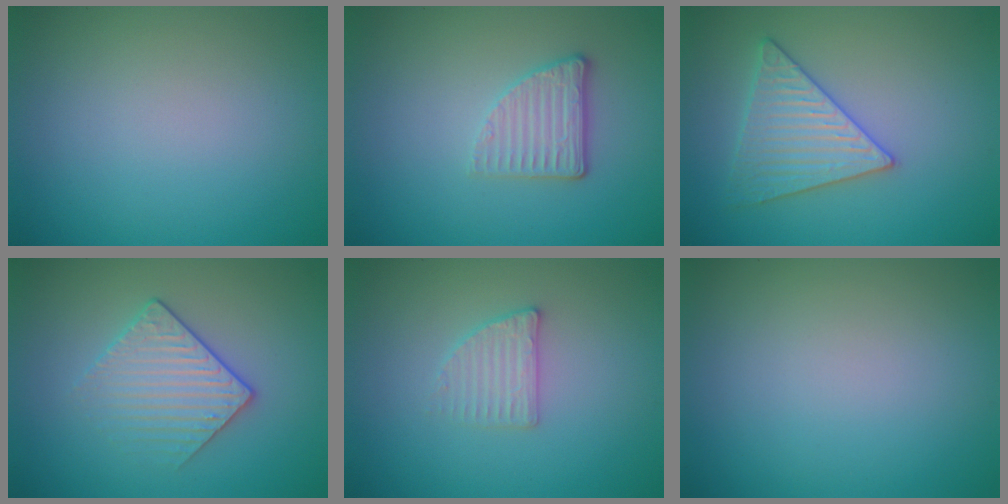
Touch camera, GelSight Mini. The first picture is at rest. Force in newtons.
{"total": 2.7, "press": 2.3, "slide": 1.4}
{"total": 3.9, "press": 3.6, "slide": 1.3}
{"total": 3.1, "press": 2.9, "slide": 1.2}
{"total": 2.1, "press": 2.1, "slide": 0.4}
{"total": 0.0}